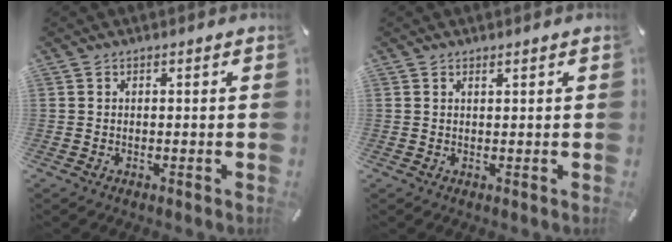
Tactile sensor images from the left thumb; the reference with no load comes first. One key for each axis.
{"total": 0.6, "fx": 0.6, "fy": -0.1, "fz": 0.3, "tx": -0.006, "ty": -0.002, "tz": 0.011}